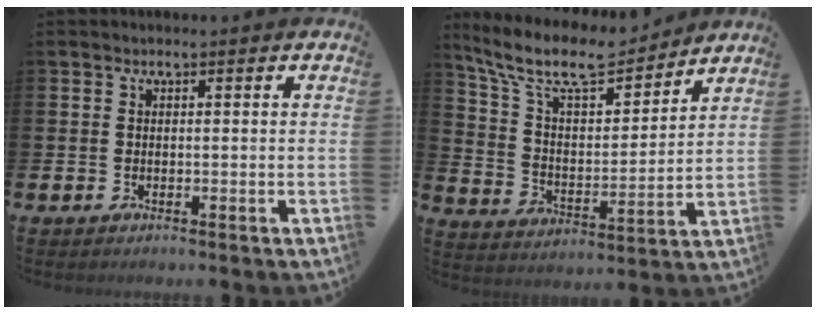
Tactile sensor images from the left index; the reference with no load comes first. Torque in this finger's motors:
{"motor_torque": [0.23, -0.28, 0.14, 0.17]}